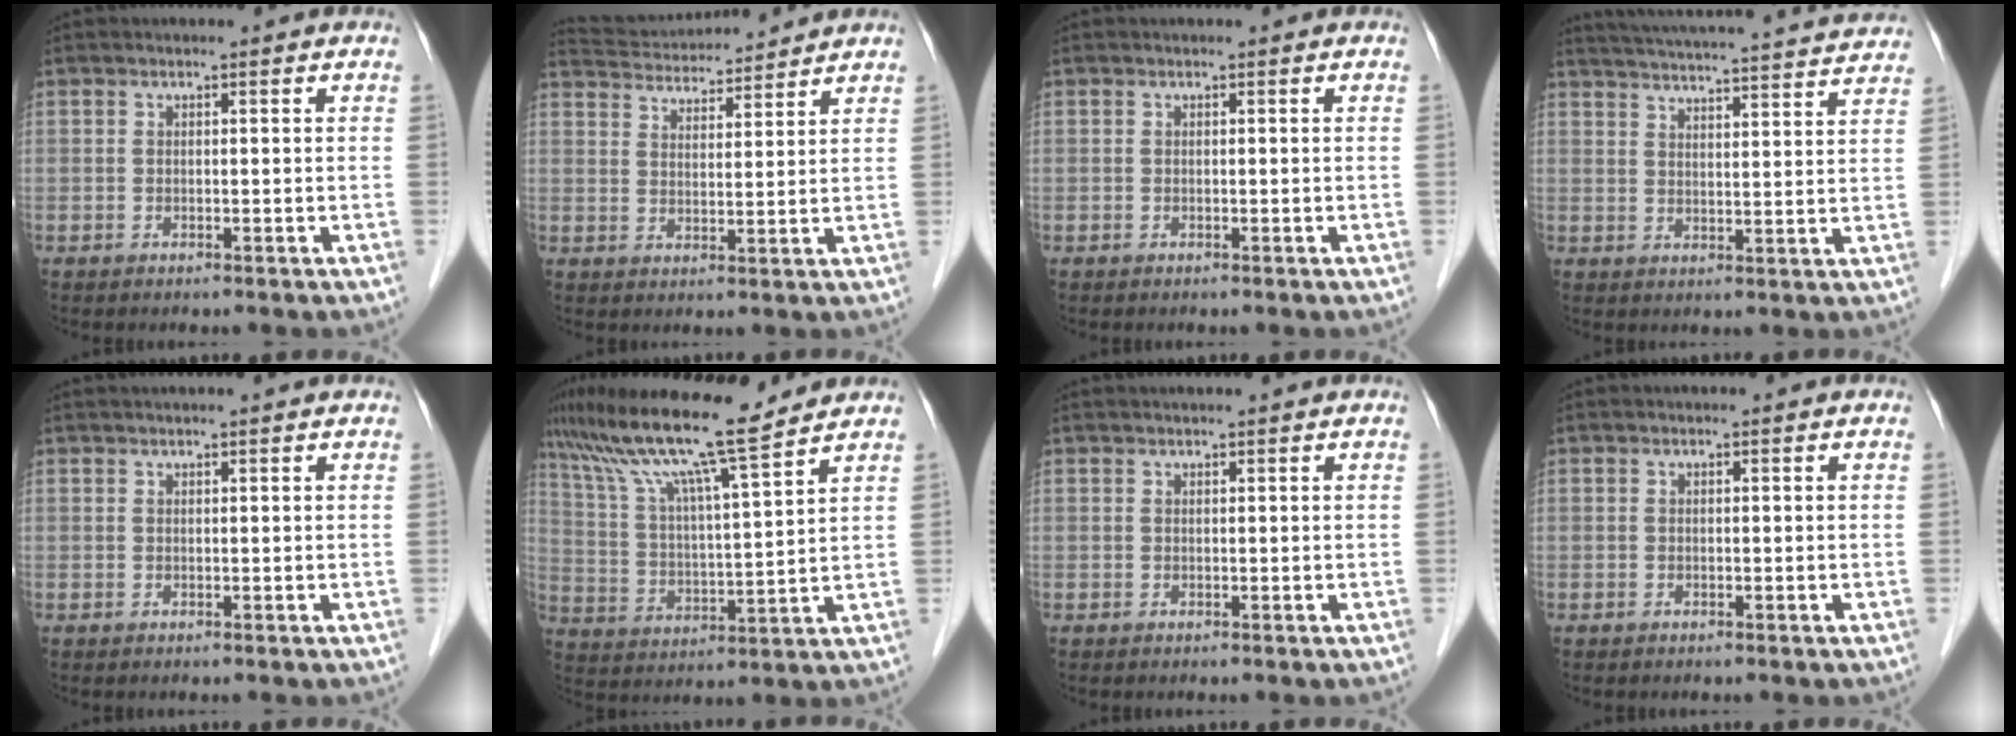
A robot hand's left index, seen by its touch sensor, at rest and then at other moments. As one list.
[{"total": 11.4, "force": [11.0, 0.9, 2.7], "torque": [-0.058, 0.024, 0.176]}, {"total": 0.0}, {"total": 24.4, "force": [23.0, 1.1, 8.1], "torque": [-0.134, -0.012, 0.294]}, {"total": 2.8, "force": [2.5, 0.1, 1.3], "torque": [-0.013, 0.028, 0.035]}, {"total": 16.3, "force": [13.4, -0.3, 9.3], "torque": [-0.173, 0.015, 0.231]}, {"total": 2.0, "force": [1.9, 0.0, 0.8], "torque": [-0.007, 0.022, 0.027]}, {"total": 0.0}]